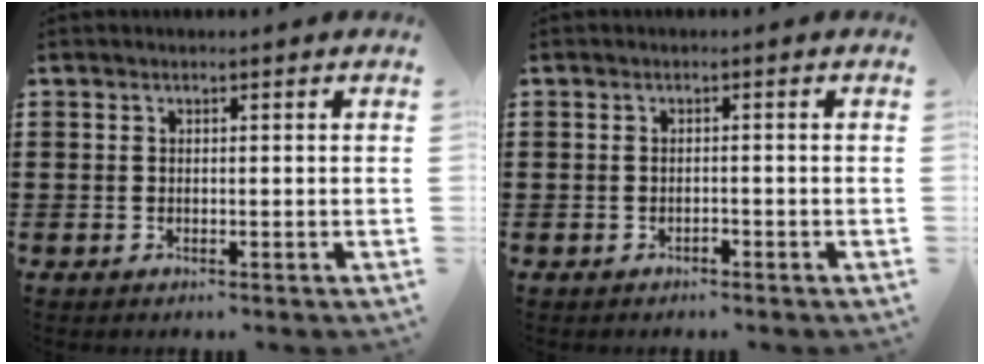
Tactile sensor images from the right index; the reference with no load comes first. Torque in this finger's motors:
{"motor_torque": [-0.14, 0.12, 0.02, 0.01]}